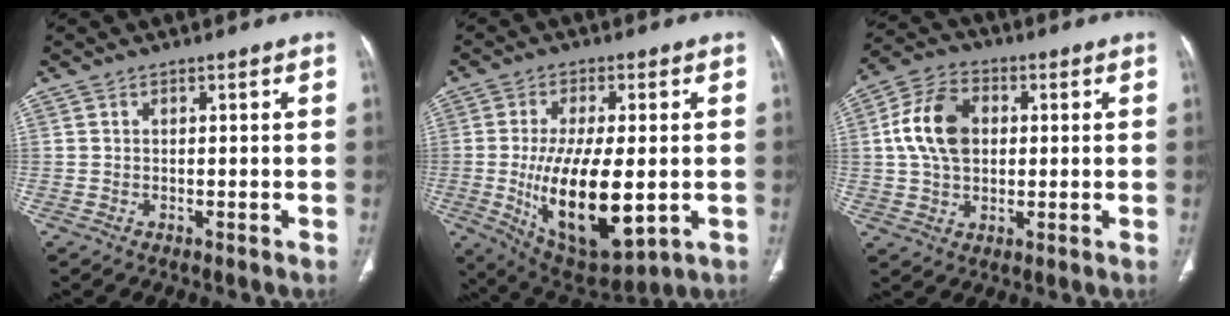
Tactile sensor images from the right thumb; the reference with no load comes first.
{"total": 18.5, "force": [-2.8, 7.7, 16.6], "torque": [-0.285, -0.024, -0.024]}
{"total": 11.6, "force": [1.4, 8.1, 8.2], "torque": [-0.144, 0.015, 0.019]}